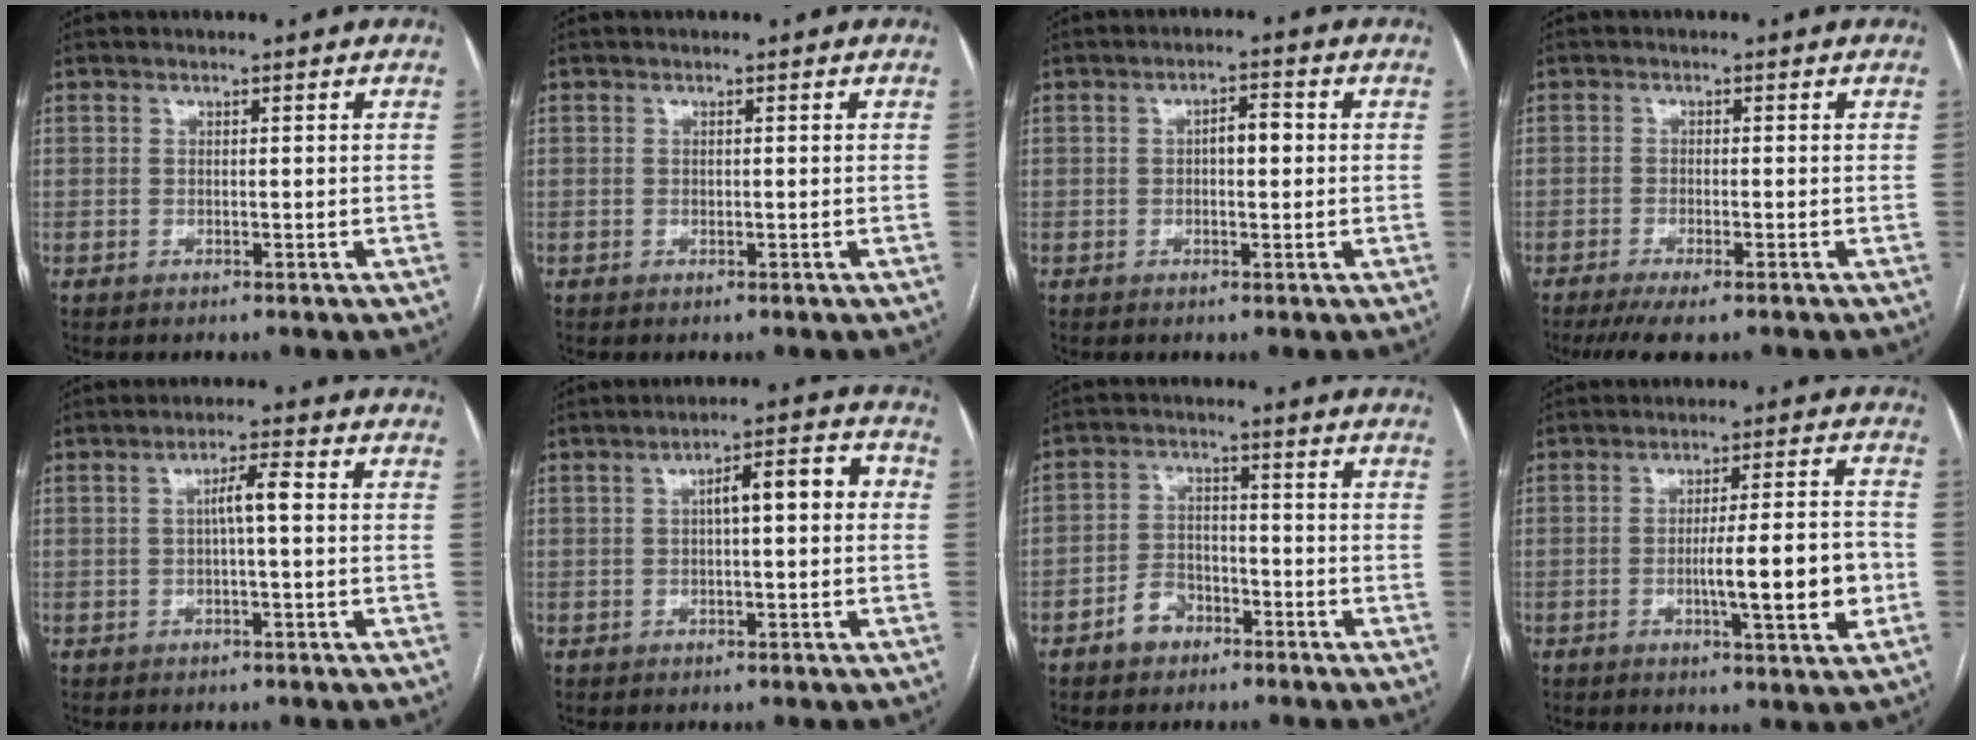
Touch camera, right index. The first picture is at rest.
{"total": 0.0}
{"total": 3.2, "force": [0.1, 1.4, 2.9], "torque": [-0.044, 0.014, 0.002]}
{"total": 5.2, "force": [-3.7, 0.7, 3.5], "torque": [-0.055, -0.010, -0.056]}
{"total": 3.8, "force": [0.2, 0.4, 3.8], "torque": [-0.065, 0.010, 0.003]}
{"total": 6.7, "force": [0.6, 1.7, 6.5], "torque": [-0.096, 0.032, 0.008]}
{"total": 5.0, "force": [-3.0, 3.4, 2.1], "torque": [-0.043, 0.016, -0.051]}
{"total": 10.4, "force": [-2.3, 0.8, 10.1], "torque": [-0.153, 0.001, -0.034]}